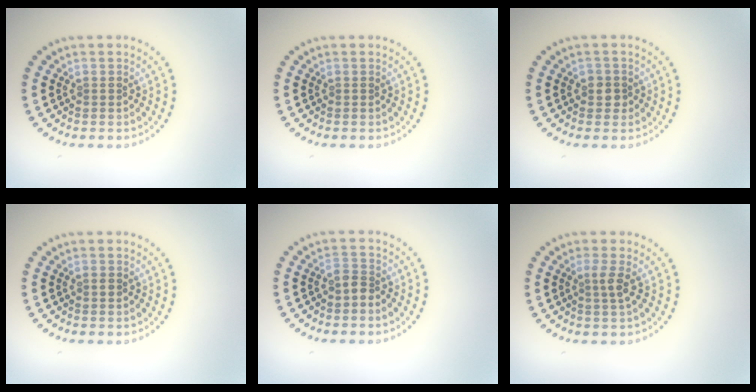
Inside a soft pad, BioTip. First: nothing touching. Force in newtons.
{"total": 0.0}
{"total": 1.3, "press": 1.2, "slide": 0.5}
{"total": 0.6, "press": 0.6, "slide": 0.1}
{"total": 1.6, "press": 1.3, "slide": 1.0}
{"total": 1.6, "press": 1.1, "slide": 1.2}